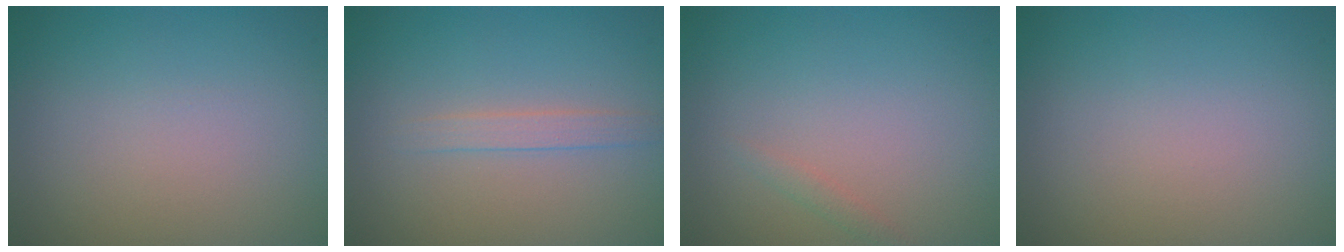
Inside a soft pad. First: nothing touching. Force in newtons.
{"total": 1.3, "press": 1.3, "slide": 0.0}
{"total": 0.7, "press": 0.7, "slide": 0.1}
{"total": 0.0}